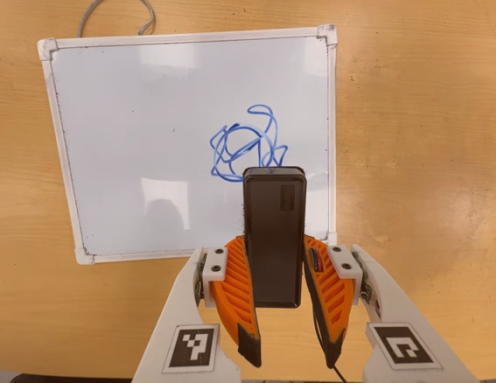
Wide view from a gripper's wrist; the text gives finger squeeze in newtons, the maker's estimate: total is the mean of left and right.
{"total": 7.2, "left": 5.0, "right": 9.4}